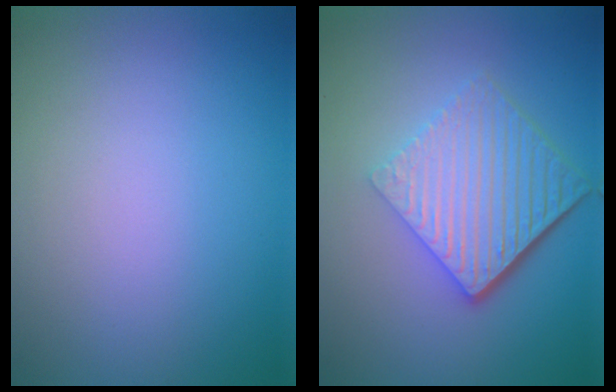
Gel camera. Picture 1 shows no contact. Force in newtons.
{"total": 7.0, "press": 4.5, "slide": 5.3}